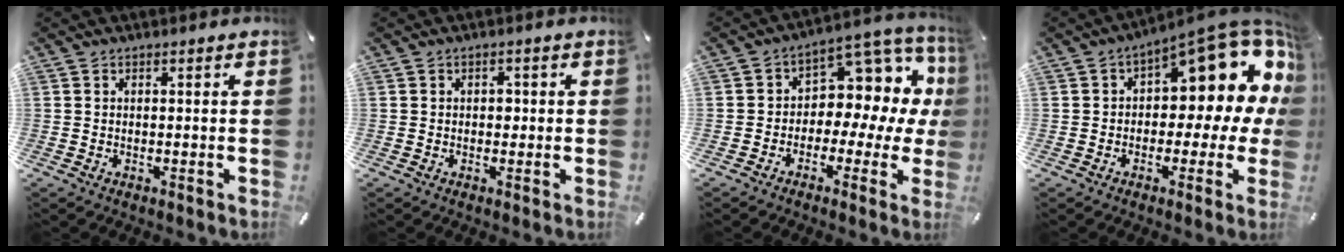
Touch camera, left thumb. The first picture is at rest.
{"total": 1.5, "force": [-0.1, 1.2, 0.7], "torque": [-0.008, 0.002, -0.005]}
{"total": 10.0, "force": [2.3, 7.7, 6.0], "torque": [-0.070, -0.038, 0.039]}
{"total": 14.4, "force": [7.5, 6.4, 10.5], "torque": [-0.138, -0.065, 0.123]}